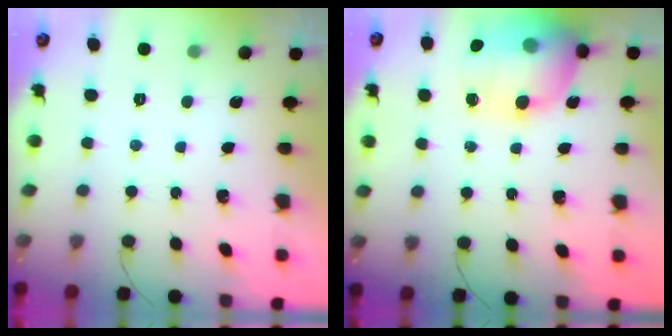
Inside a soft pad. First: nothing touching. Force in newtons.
{"total": 20.0, "press": 19.7, "slide": 3.2}